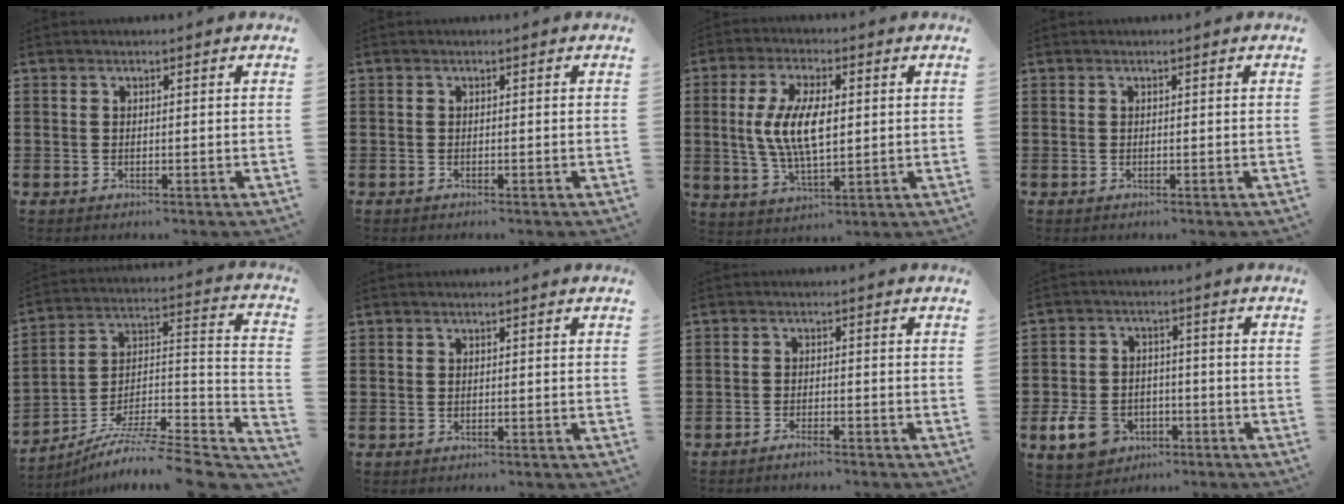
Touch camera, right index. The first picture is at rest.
{"total": 0.0}
{"total": 9.4, "force": [0.6, 3.9, 8.5], "torque": [-0.187, 0.003, 0.004]}
{"total": 0.0}
{"total": 7.5, "force": [-6.0, 0.7, 4.4], "torque": [-0.070, -0.005, -0.122]}
{"total": 0.0}
{"total": 1.4, "force": [-1.4, 0.0, 0.4], "torque": [-0.008, 0.002, -0.026]}
{"total": 6.7, "force": [-3.3, 4.8, 3.4], "torque": [-0.095, 0.007, -0.067]}